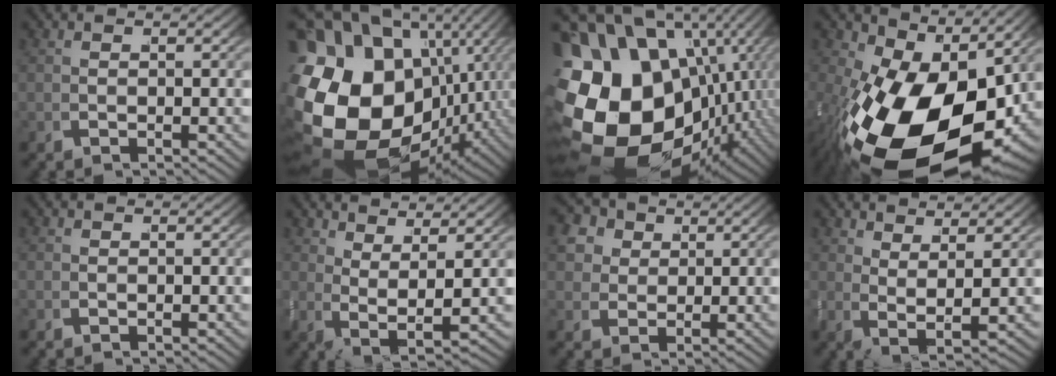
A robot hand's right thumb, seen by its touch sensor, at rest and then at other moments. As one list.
[{"total": 27.2, "force": [-1.5, 20.1, 18.3], "torque": [-0.362, -0.062, -0.005]}, {"total": 29.1, "force": [-4.4, 21.1, 19.5], "torque": [-0.355, -0.058, -0.049]}, {"total": 19.8, "force": [-2.7, 11.2, 16.0], "torque": [-0.307, -0.080, 0.002]}, {"total": 0.0}, {"total": 5.2, "force": [2.5, 1.8, 4.2], "torque": [-0.085, -0.012, 0.049]}, {"total": 5.6, "force": [2.5, 4.3, 2.5], "torque": [-0.061, -0.003, 0.043]}, {"total": 4.2, "force": [2.7, 0.9, 3.2], "torque": [-0.059, -0.004, 0.051]}]